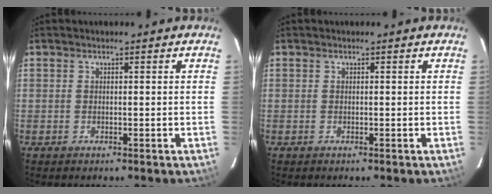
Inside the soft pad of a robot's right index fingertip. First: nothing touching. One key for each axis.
{"total": 0.0}